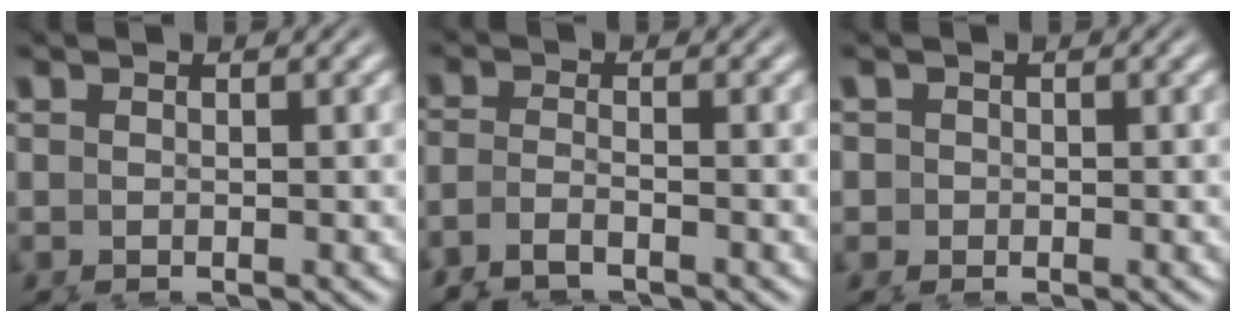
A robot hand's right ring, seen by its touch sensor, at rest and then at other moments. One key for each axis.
{"total": 4.1, "fx": -1.7, "fy": 3.3, "fz": 1.7, "tx": -0.057, "ty": -0.019, "tz": -0.023}
{"total": 1.0, "fx": 0.0, "fy": 0.9, "fz": -0.5, "tx": 0.012, "ty": 0.001, "tz": -0.005}